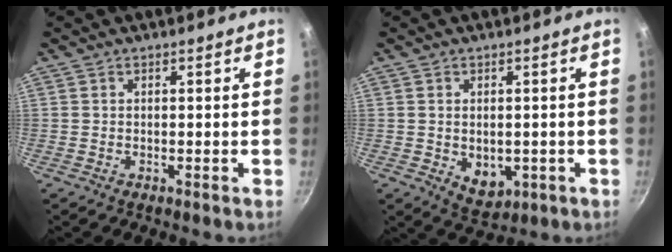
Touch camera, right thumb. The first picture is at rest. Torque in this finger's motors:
{"motor_torque": [-0.30, 0.46, -0.18, -0.20, 0.00]}